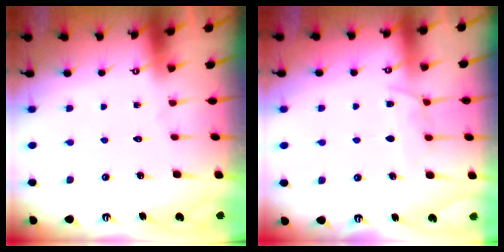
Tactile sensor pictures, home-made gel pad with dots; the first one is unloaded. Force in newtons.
{"total": 7.2, "press": 7.1, "slide": 1.0}